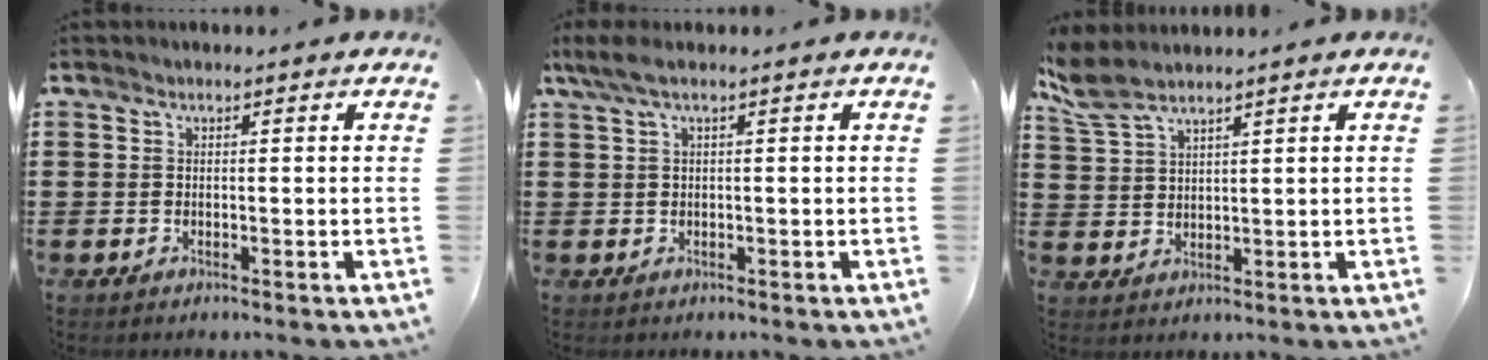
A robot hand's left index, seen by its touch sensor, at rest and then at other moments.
{"total": 2.4, "force": [0.4, 0.4, 2.3], "torque": [-0.057, -0.005, 0.002]}
{"total": 4.4, "force": [3.5, 1.1, 2.4], "torque": [-0.059, -0.003, 0.065]}